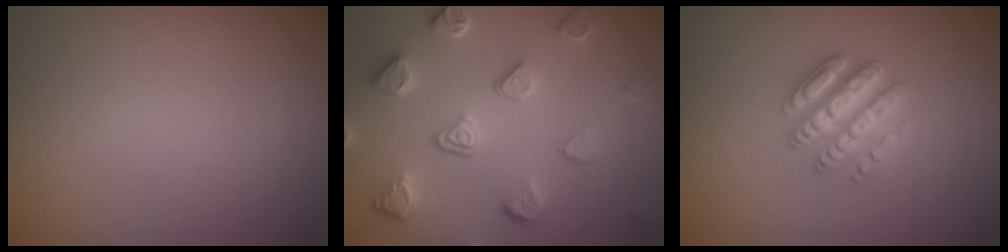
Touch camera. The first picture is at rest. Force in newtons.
{"total": 5.4, "press": 4.2, "slide": 3.4}
{"total": 4.7, "press": 4.6, "slide": 0.9}